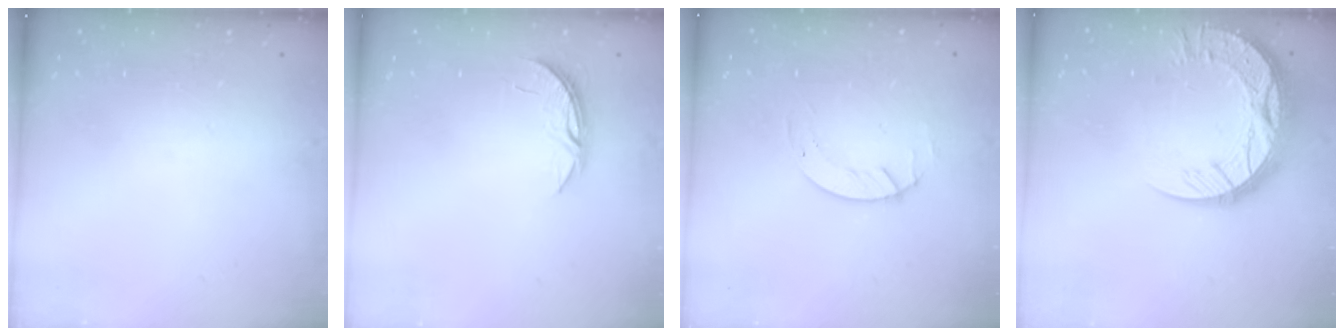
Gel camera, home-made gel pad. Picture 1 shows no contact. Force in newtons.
{"total": 3.7, "press": 3.7, "slide": 0.3}
{"total": 2.7, "press": 2.7, "slide": 0.3}
{"total": 18.2, "press": 18.2, "slide": 1.4}